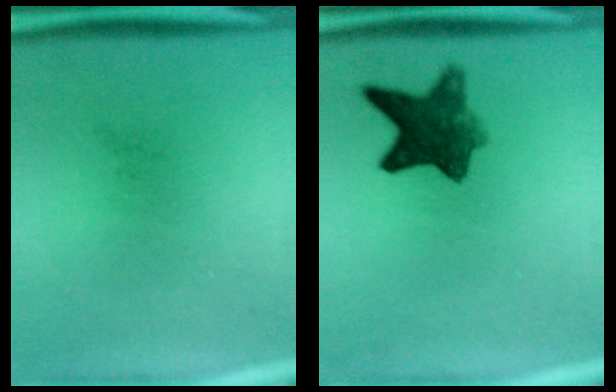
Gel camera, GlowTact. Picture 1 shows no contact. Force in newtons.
{"total": 8.1}